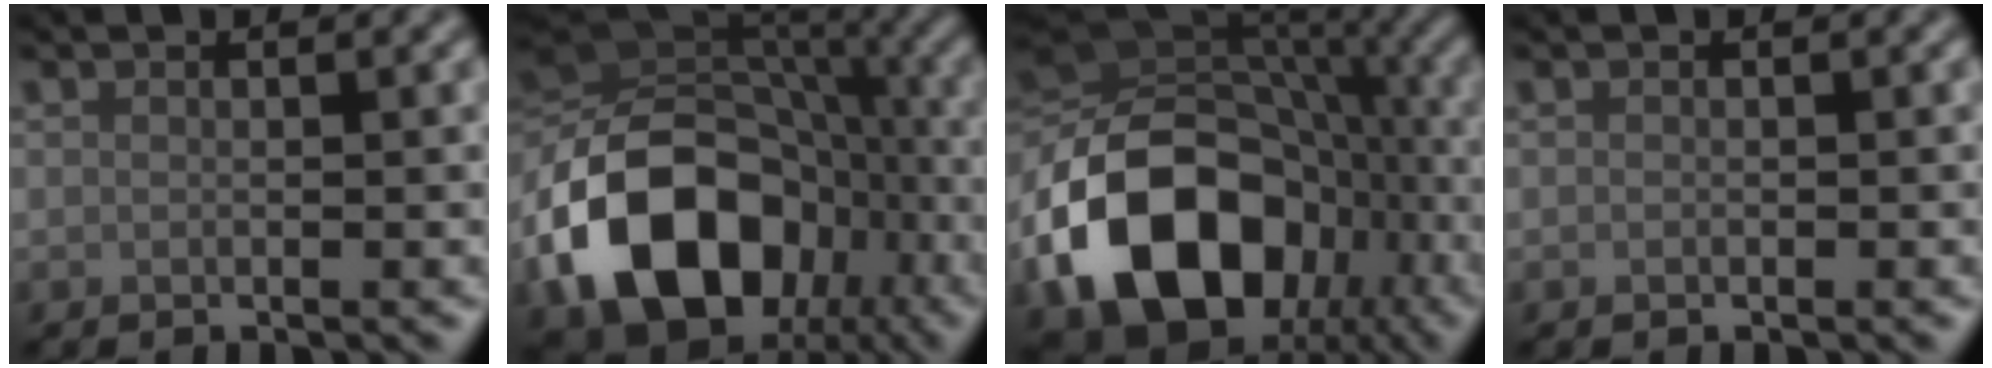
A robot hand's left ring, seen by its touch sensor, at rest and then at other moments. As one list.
[{"total": 15.6, "force": [-6.2, 11.2, 8.9], "torque": [-0.168, -0.011, -0.113]}, {"total": 17.2, "force": [-6.9, 12.3, 9.9], "torque": [-0.186, -0.020, -0.121]}, {"total": 0.0}]